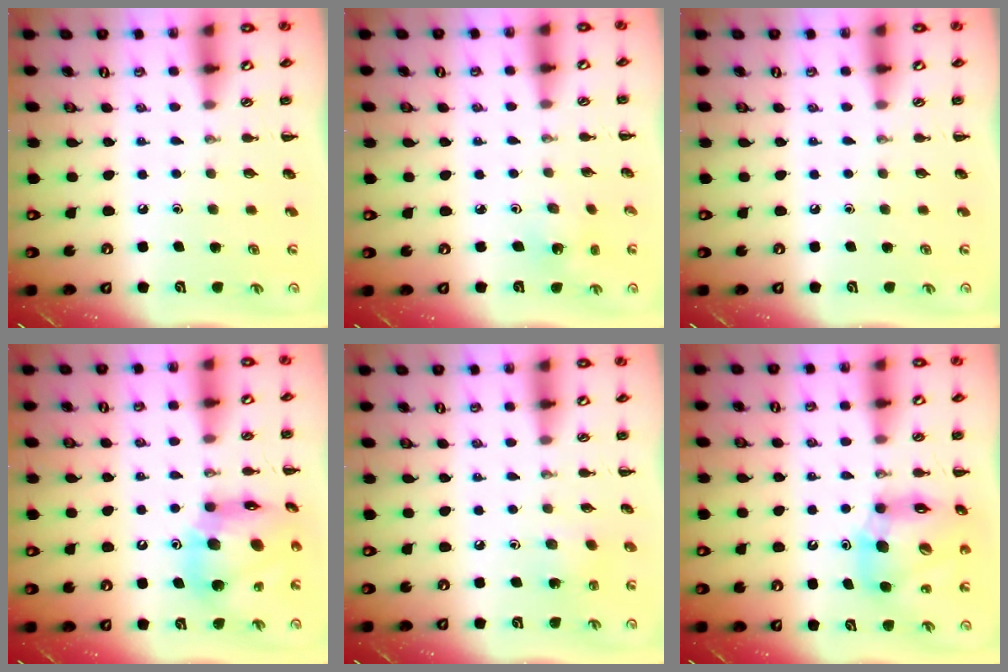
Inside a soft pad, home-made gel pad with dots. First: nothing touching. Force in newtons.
{"total": 2.3, "press": 2.2, "slide": 0.7}
{"total": 0.0}
{"total": 16.0, "press": 15.5, "slide": 3.7}
{"total": 3.3, "press": 3.2, "slide": 1.0}
{"total": 13.8, "press": 13.2, "slide": 4.0}